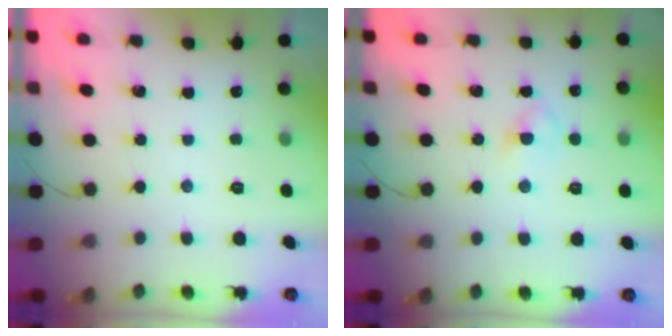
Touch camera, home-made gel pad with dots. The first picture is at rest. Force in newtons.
{"total": 3.1, "press": 2.9, "slide": 1.2}